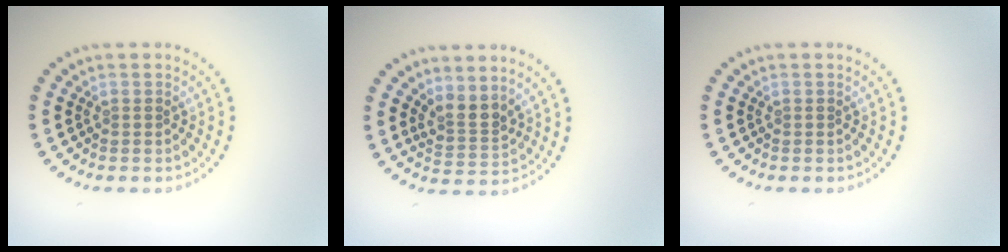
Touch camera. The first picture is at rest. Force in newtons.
{"total": 2.5, "press": 1.8, "slide": 1.7}
{"total": 0.0}